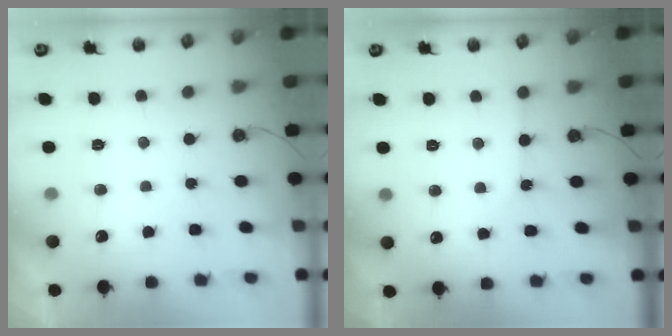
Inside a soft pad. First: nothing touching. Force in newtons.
{"total": 3.4, "press": 3.4, "slide": 0.4}